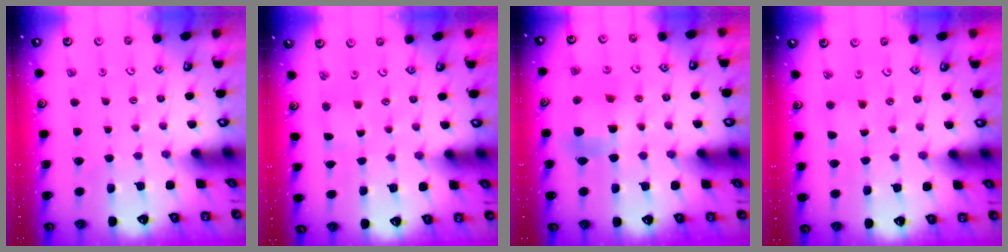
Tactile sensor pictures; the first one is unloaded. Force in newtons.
{"total": 1.0, "press": 1.0, "slide": 0.3}
{"total": 7.8, "press": 7.8, "slide": 0.4}
{"total": 1.4, "press": 1.4, "slide": 0.3}